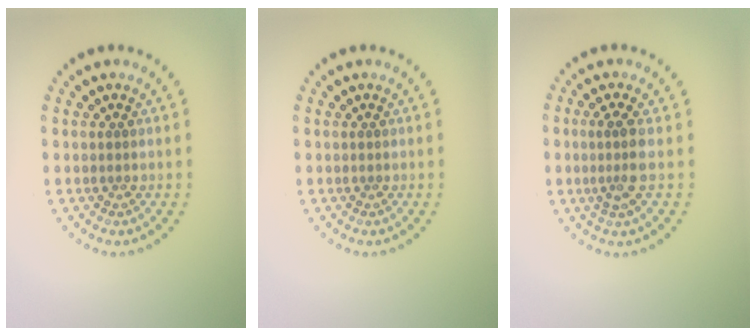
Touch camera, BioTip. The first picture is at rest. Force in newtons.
{"total": 0.0}
{"total": 2.4, "press": 1.9, "slide": 1.5}